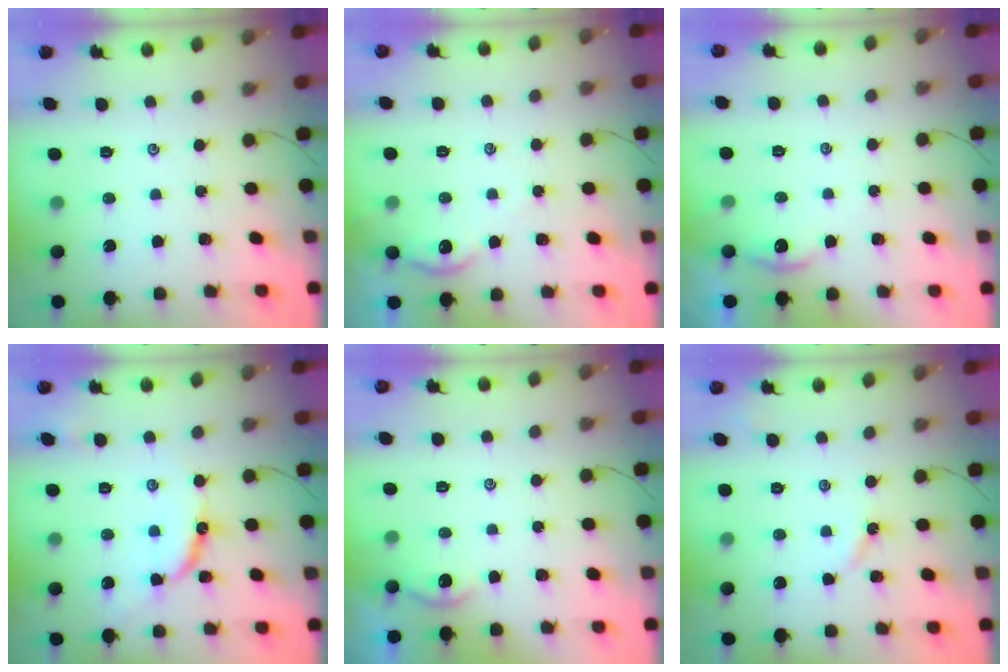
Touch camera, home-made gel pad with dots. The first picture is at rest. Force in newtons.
{"total": 1.7, "press": 1.7, "slide": 0.4}
{"total": 2.6, "press": 2.6, "slide": 0.3}
{"total": 10.8, "press": 10.8, "slide": 1.0}
{"total": 2.5, "press": 2.5, "slide": 0.2}
{"total": 3.0, "press": 2.9, "slide": 0.5}